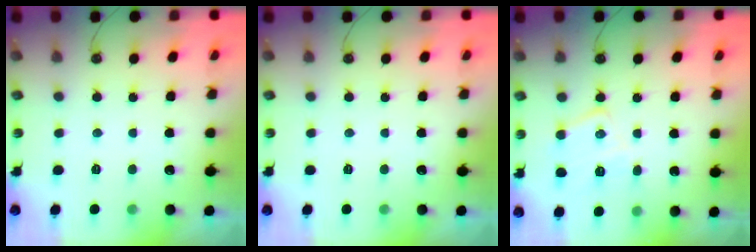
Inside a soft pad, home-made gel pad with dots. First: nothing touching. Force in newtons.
{"total": 0.0}
{"total": 12.5, "press": 12.5, "slide": 0.3}